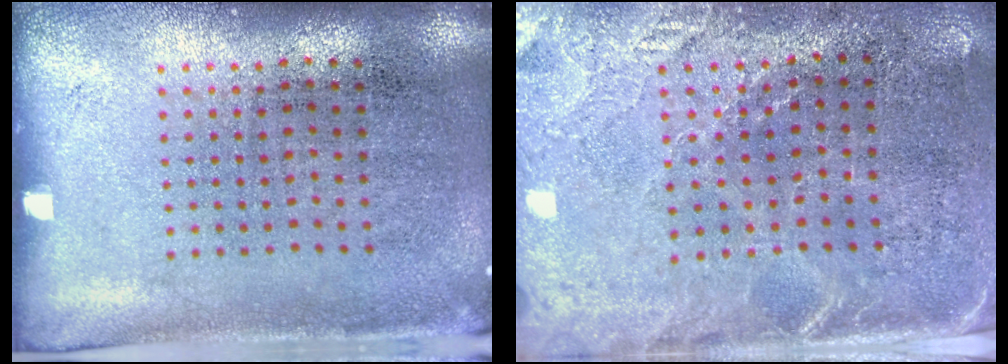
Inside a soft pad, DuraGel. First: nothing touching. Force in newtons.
{"total": 3.0, "press": 2.7, "slide": 1.2}